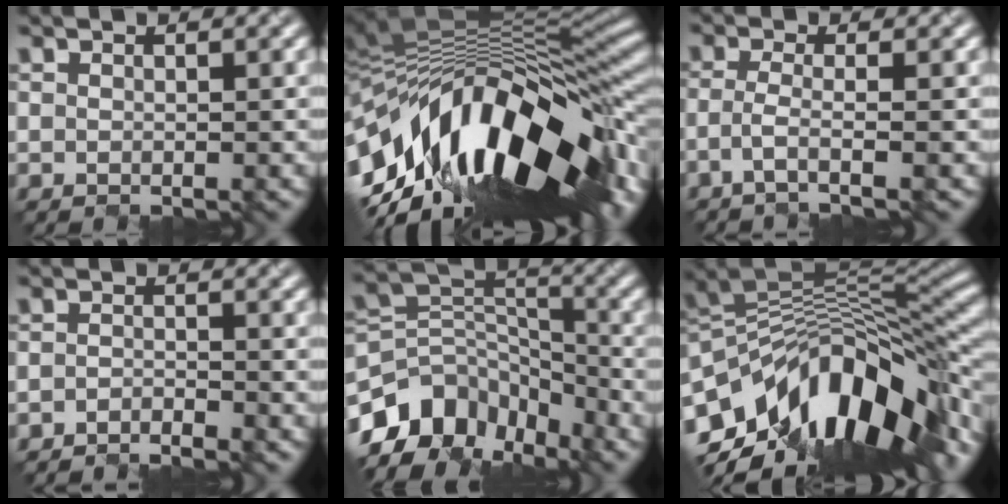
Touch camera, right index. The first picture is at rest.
{"total": 17.9, "force": [-5.2, 8.8, 14.8], "torque": [-0.265, -0.003, -0.093]}
{"total": 2.3, "force": [-1.3, 0.4, 1.8], "torque": [-0.032, -0.008, -0.038]}
{"total": 2.4, "force": [-2.4, 0.0, 0.2], "torque": [0.000, -0.005, -0.045]}
{"total": 9.6, "force": [-6.2, 5.9, 4.3], "torque": [-0.081, 0.003, -0.124]}
{"total": 14.0, "force": [-4.8, 7.0, 11.1], "torque": [-0.189, 0.015, -0.093]}